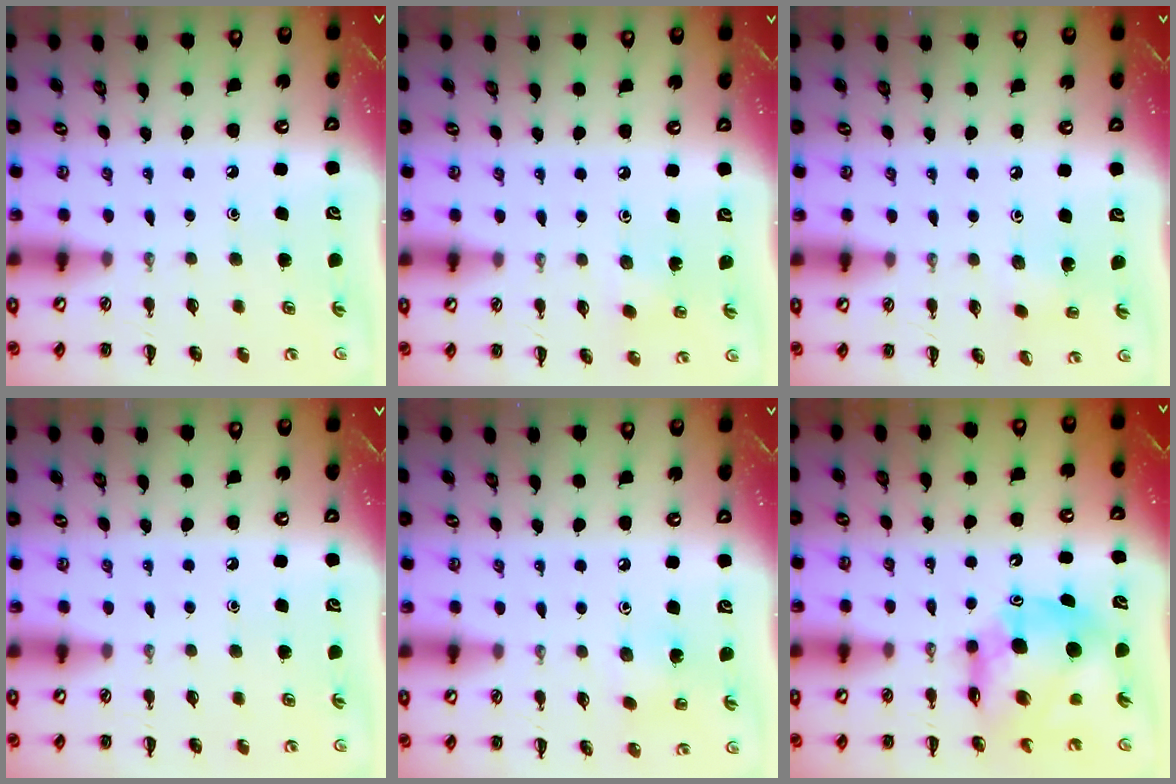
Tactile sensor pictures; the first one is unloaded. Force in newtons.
{"total": 2.1, "press": 2.0, "slide": 0.6}
{"total": 1.9, "press": 1.8, "slide": 0.6}
{"total": 0.0}
{"total": 4.5, "press": 4.3, "slide": 1.3}
{"total": 9.5, "press": 9.1, "slide": 3.0}